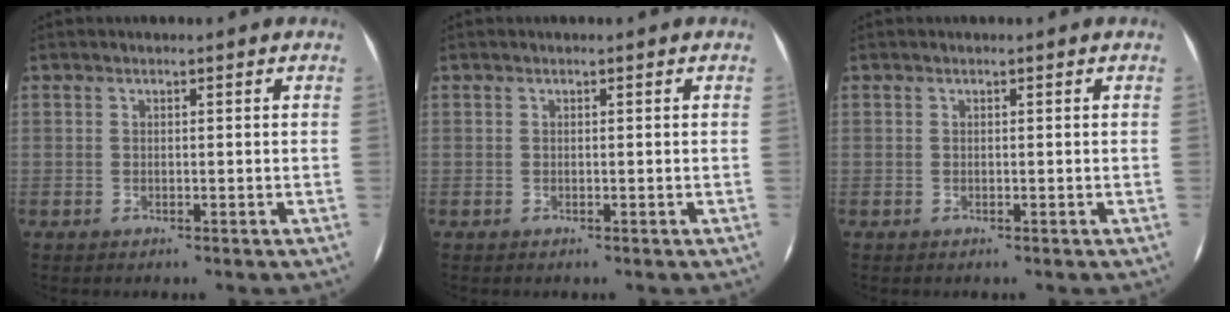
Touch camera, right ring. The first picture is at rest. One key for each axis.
{"total": 0.0}
{"total": 0.0}